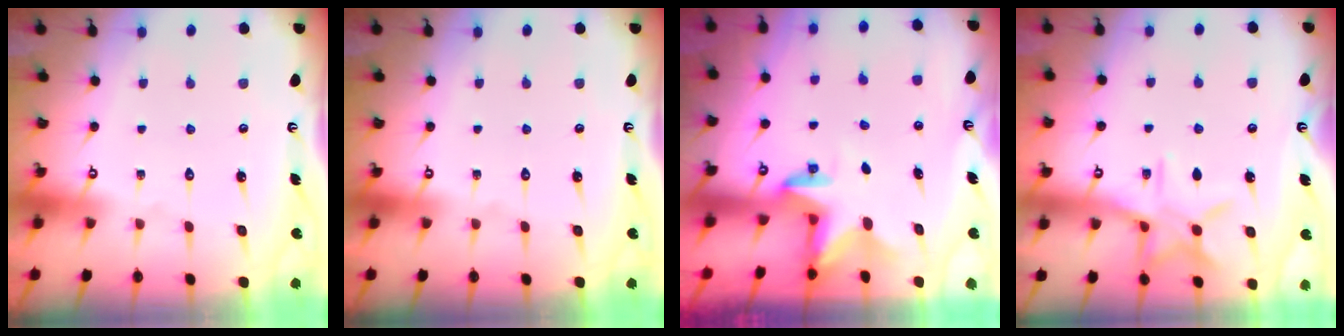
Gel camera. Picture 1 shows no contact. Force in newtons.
{"total": 0.0}
{"total": 2.9, "press": 2.9, "slide": 0.2}
{"total": 10.0, "press": 10.0, "slide": 0.6}